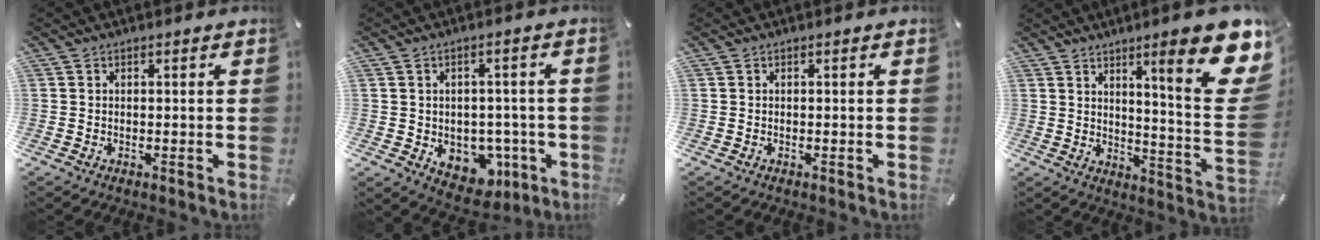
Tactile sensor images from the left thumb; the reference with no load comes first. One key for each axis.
{"total": 8.4, "fx": -1.9, "fy": 7.2, "fz": 4.0, "tx": -0.035, "ty": 0.006, "tz": -0.022}
{"total": 0.0}
{"total": 19.2, "fx": 9.9, "fy": 3.9, "fz": 16.0, "tx": -0.228, "ty": -0.067, "tz": 0.147}